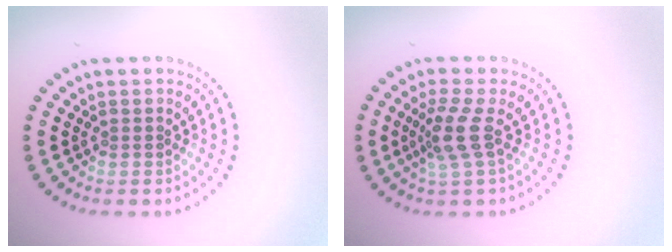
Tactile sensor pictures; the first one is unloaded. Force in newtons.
{"total": 2.7, "press": 2.0, "slide": 1.7}